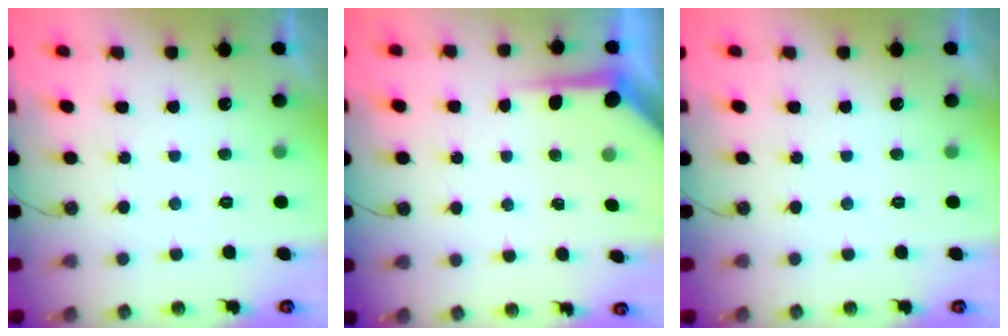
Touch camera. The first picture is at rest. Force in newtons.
{"total": 5.4, "press": 5.4, "slide": 0.2}
{"total": 0.0}